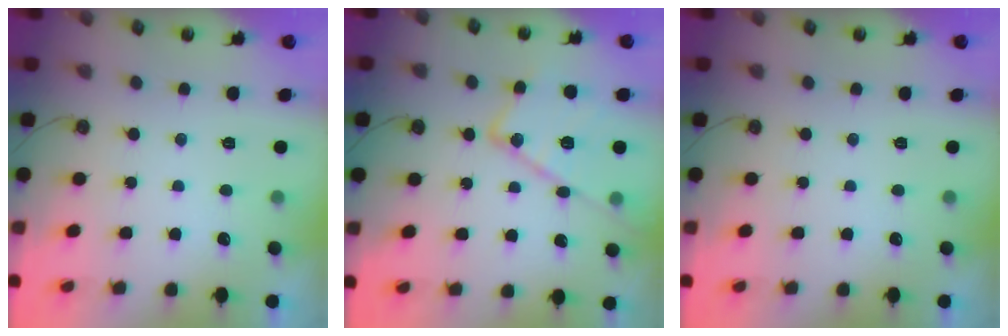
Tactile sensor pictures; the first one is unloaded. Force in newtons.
{"total": 18.0, "press": 17.9, "slide": 1.2}
{"total": 0.0}